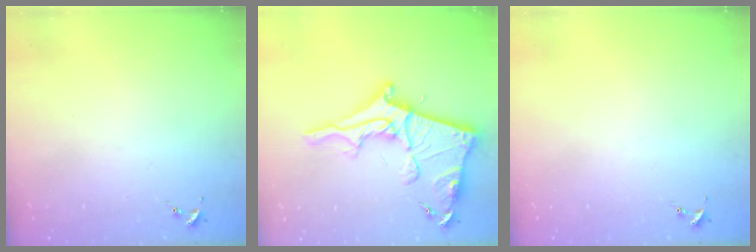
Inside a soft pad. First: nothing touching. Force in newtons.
{"total": 19.1, "press": 19.1, "slide": 1.4}
{"total": 0.0}